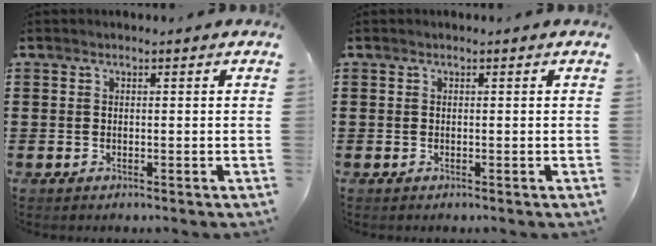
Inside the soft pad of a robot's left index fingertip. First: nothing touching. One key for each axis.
{"total": 0.0}